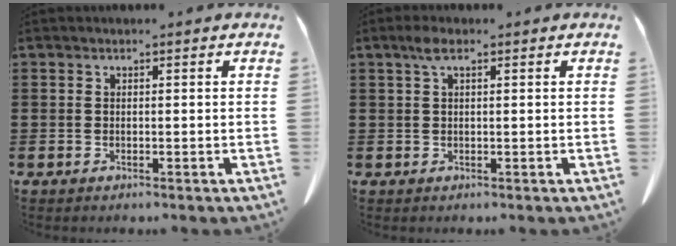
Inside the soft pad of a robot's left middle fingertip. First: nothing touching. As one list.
[{"total": 2.3, "force": [0.9, 0.9, 2.0], "torque": [-0.043, 0.006, 0.015]}]